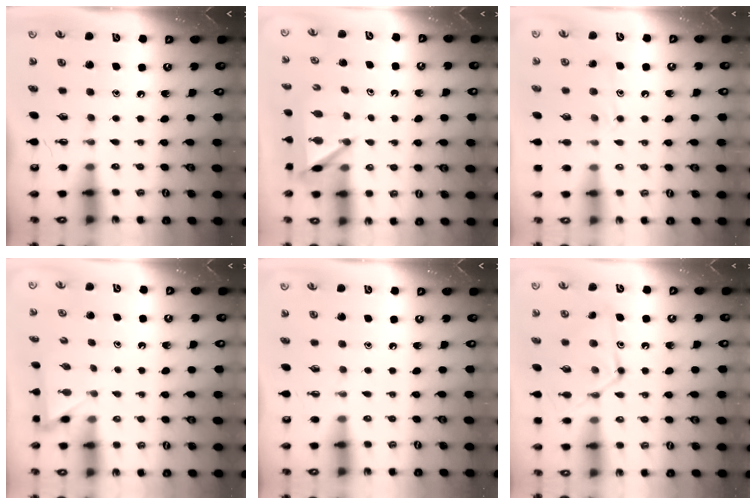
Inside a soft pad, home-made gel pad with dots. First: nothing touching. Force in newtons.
{"total": 6.0, "press": 5.9, "slide": 0.7}
{"total": 10.8, "press": 10.8, "slide": 0.9}
{"total": 3.0, "press": 3.0, "slide": 0.3}
{"total": 0.0}
{"total": 13.9, "press": 13.9, "slide": 0.8}